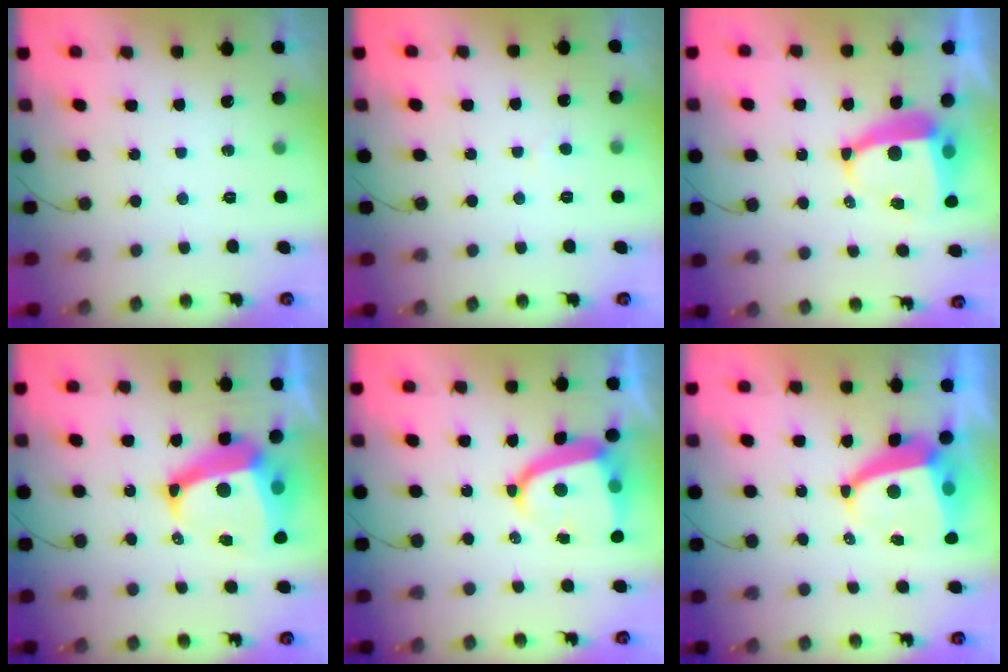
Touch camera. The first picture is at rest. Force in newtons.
{"total": 1.8, "press": 1.8, "slide": 0.2}
{"total": 9.4, "press": 9.3, "slide": 1.2}
{"total": 13.8, "press": 13.7, "slide": 1.7}
{"total": 10.3, "press": 10.2, "slide": 1.6}
{"total": 8.4, "press": 8.3, "slide": 1.1}